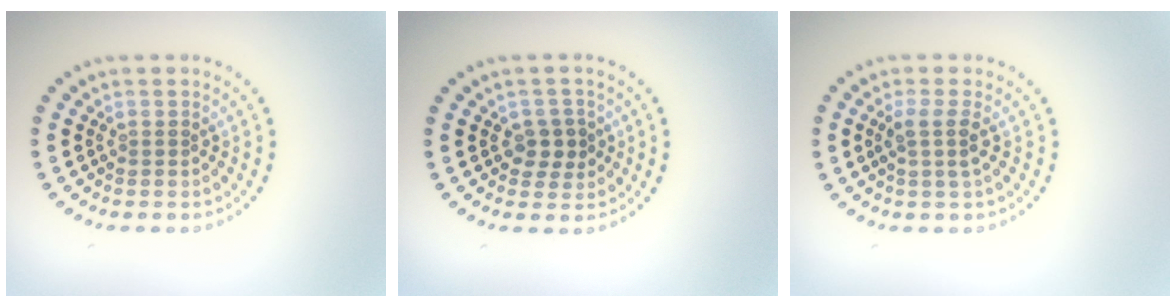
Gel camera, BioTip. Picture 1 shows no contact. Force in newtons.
{"total": 2.1, "press": 2.0, "slide": 0.7}
{"total": 1.9, "press": 1.5, "slide": 1.1}